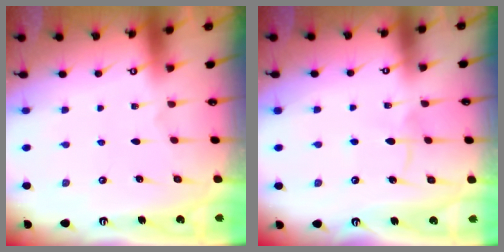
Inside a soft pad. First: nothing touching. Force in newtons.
{"total": 6.1, "press": 6.1, "slide": 0.3}